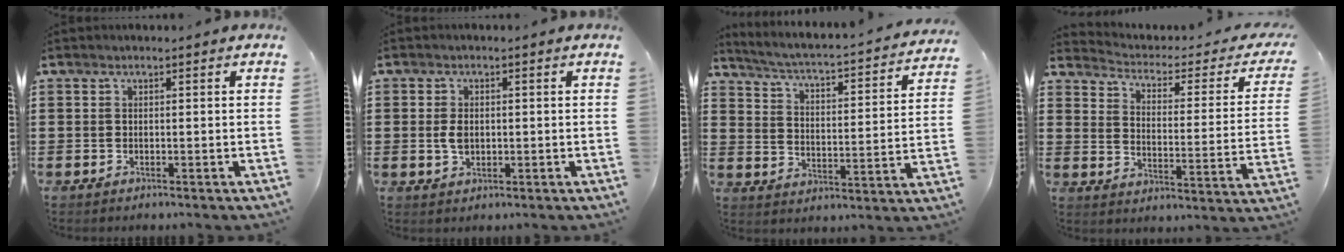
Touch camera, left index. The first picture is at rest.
{"total": 2.9, "force": [0.0, 1.8, 2.3], "torque": [-0.061, -0.001, -0.006]}
{"total": 2.7, "force": [2.4, -0.3, 1.2], "torque": [-0.043, -0.034, 0.027]}
{"total": 2.0, "force": [1.6, 0.5, 1.1], "torque": [-0.038, -0.024, 0.017]}